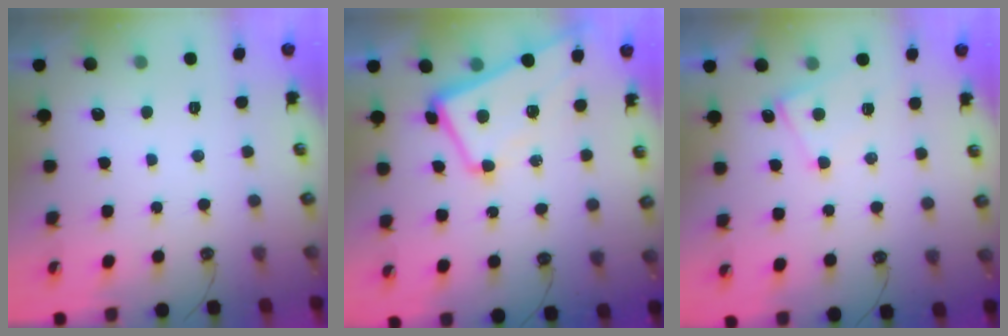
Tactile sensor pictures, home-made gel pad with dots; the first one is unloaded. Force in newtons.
{"total": 1.5, "press": 1.2, "slide": 0.8}
{"total": 2.6, "press": 2.5, "slide": 0.5}